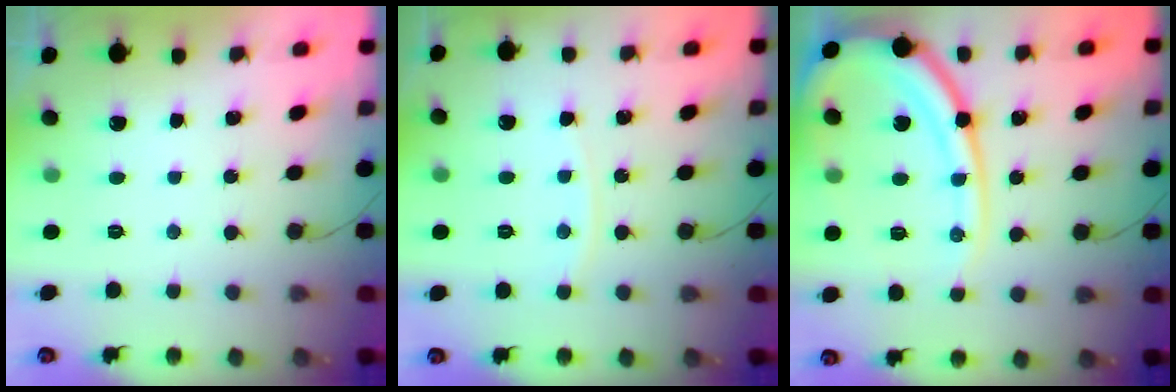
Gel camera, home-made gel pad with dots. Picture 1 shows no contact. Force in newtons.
{"total": 5.4, "press": 5.3, "slide": 0.7}
{"total": 16.1, "press": 16.0, "slide": 2.3}